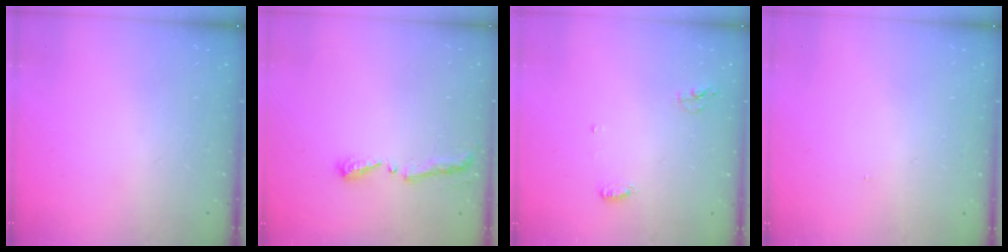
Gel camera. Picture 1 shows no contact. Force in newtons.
{"total": 5.1, "press": 5.0, "slide": 0.6}
{"total": 5.4, "press": 5.3, "slide": 1.1}
{"total": 5.3, "press": 0.3, "slide": 5.2}